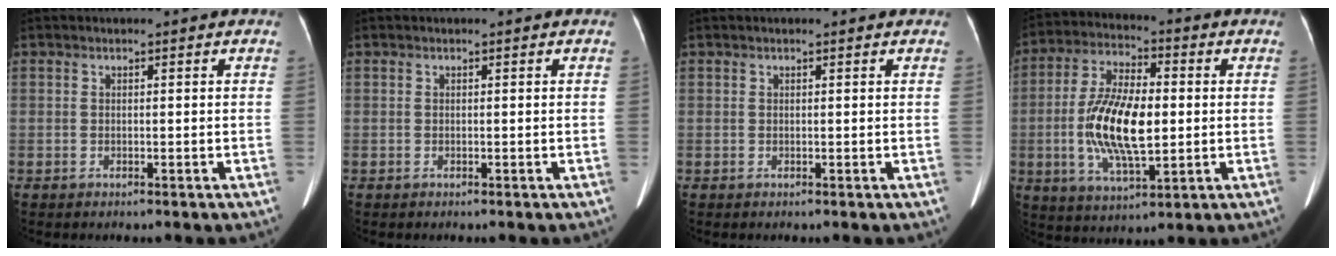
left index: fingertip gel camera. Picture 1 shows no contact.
{"total": 0.0}
{"total": 0.9, "force": [0.8, 0.1, 0.4], "torque": [-0.009, 0.013, 0.011]}
{"total": 13.6, "force": [-1.0, 4.8, 12.7], "torque": [-0.261, 0.000, -0.017]}